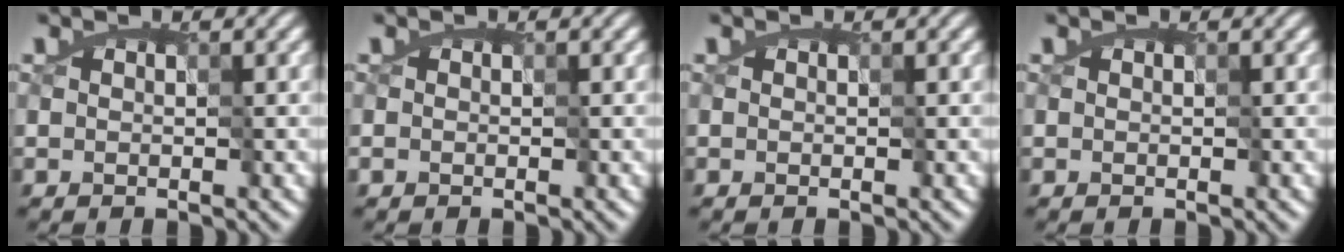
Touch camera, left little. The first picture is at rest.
{"total": 0.0}
{"total": 0.0}
{"total": 0.0}